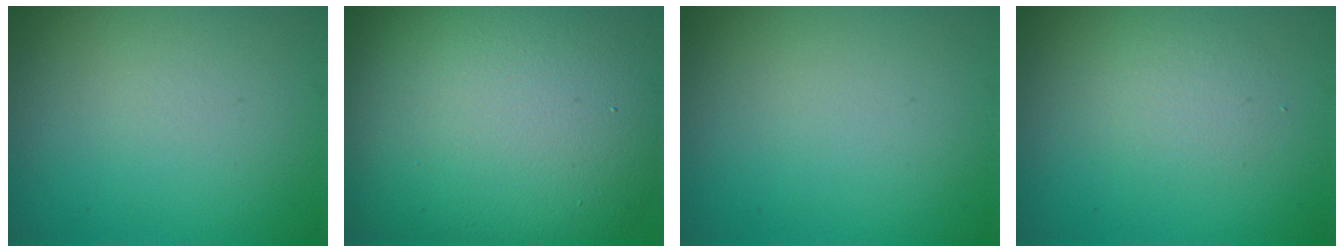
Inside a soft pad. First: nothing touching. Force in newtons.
{"total": 18.4, "press": 18.4, "slide": 0.5}
{"total": 0.0}
{"total": 1.8, "press": 1.8, "slide": 0.1}